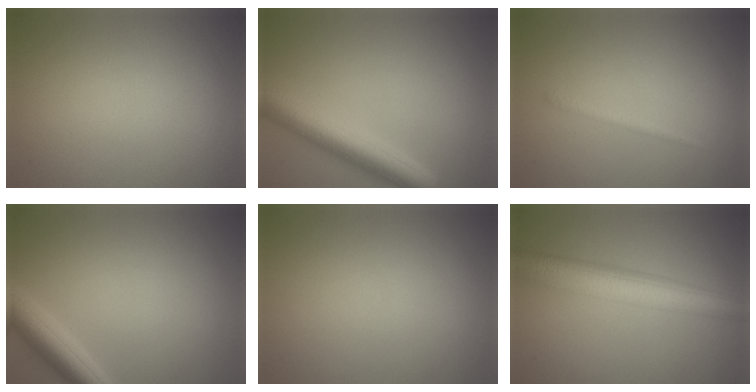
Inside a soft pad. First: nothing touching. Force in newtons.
{"total": 6.4, "press": 6.4, "slide": 0.3}
{"total": 0.9, "press": 0.9, "slide": 0.1}
{"total": 4.2, "press": 4.2, "slide": 0.3}
{"total": 0.0}
{"total": 6.8, "press": 6.8, "slide": 0.1}